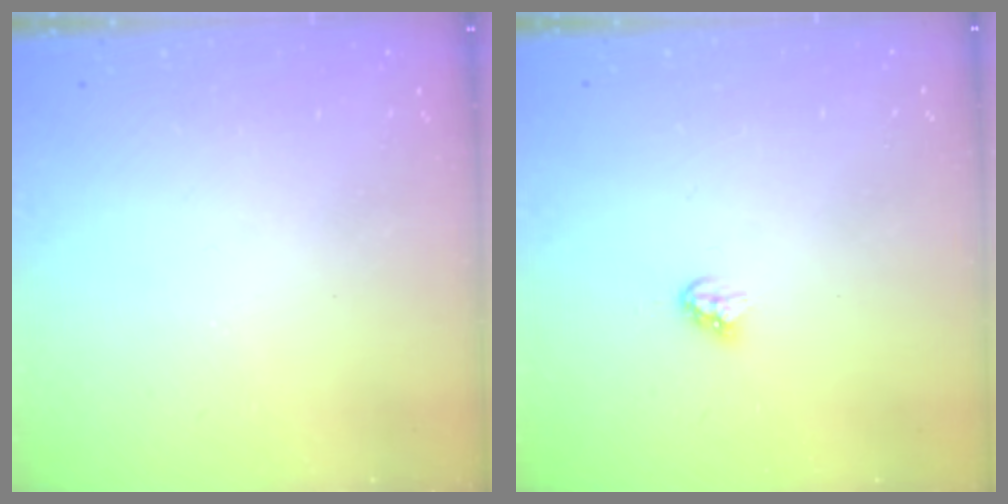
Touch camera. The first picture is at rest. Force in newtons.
{"total": 3.5, "press": 3.5, "slide": 0.2}